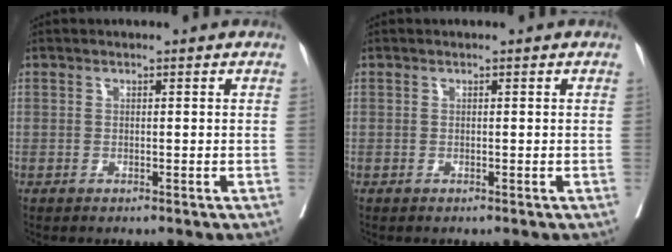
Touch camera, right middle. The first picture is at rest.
{"total": 0.0}